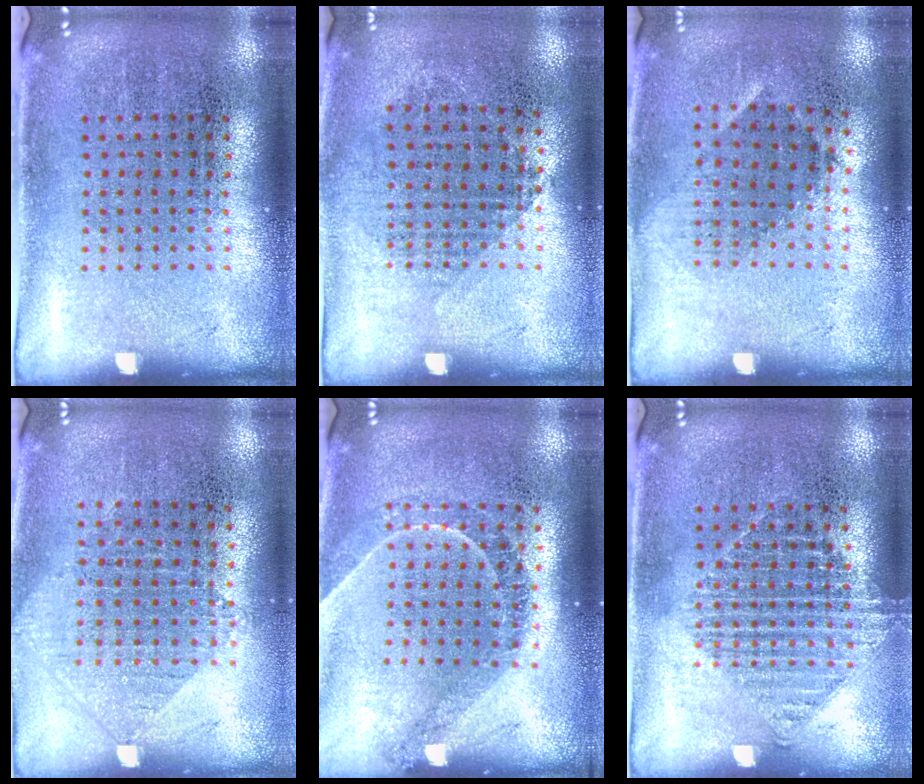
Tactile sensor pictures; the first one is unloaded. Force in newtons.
{"total": 0.8, "press": 0.7, "slide": 0.4}
{"total": 0.9, "press": 0.7, "slide": 0.5}
{"total": 0.9, "press": 0.9, "slide": 0.3}
{"total": 1.3, "press": 1.2, "slide": 0.4}
{"total": 1.1, "press": 1.1, "slide": 0.3}